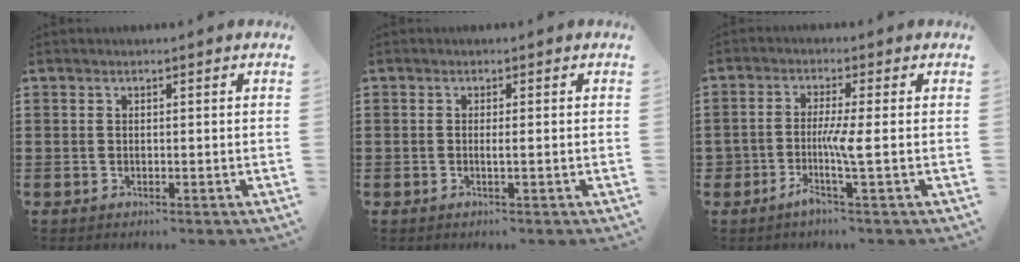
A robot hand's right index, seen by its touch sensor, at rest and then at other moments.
{"total": 1.0, "force": [-0.3, -0.2, 0.9], "torque": [-0.016, -0.005, -0.005]}
{"total": 4.0, "force": [-1.2, -0.4, 3.8], "torque": [-0.084, -0.013, -0.029]}